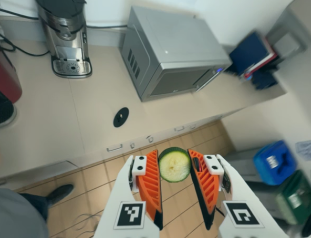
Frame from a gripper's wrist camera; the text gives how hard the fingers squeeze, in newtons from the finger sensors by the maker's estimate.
{"total": 8.2, "left": 8.0, "right": 8.3}